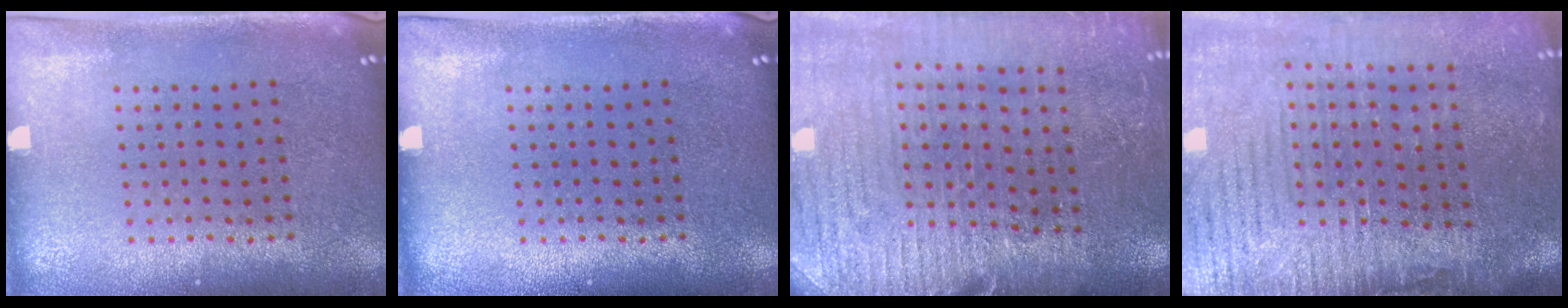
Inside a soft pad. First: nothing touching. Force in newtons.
{"total": 0.0}
{"total": 2.9, "press": 2.9, "slide": 0.6}
{"total": 4.3, "press": 3.7, "slide": 2.2}